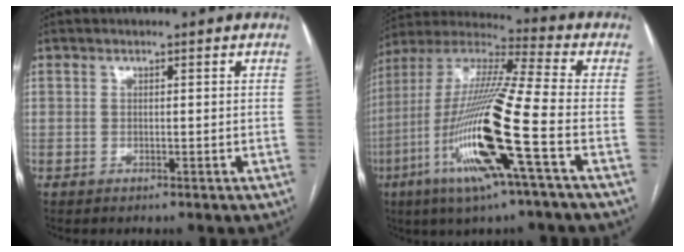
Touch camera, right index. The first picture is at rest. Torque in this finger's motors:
{"motor_torque": [2.14, 0.00, 0.70, 0.21]}